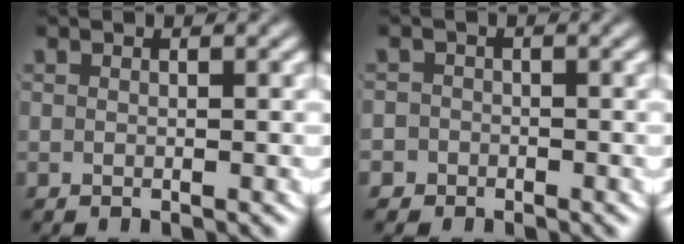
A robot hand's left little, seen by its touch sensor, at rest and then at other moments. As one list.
[{"total": 3.0, "force": [-1.4, 2.6, -0.1], "torque": [-0.006, -0.009, -0.028]}]